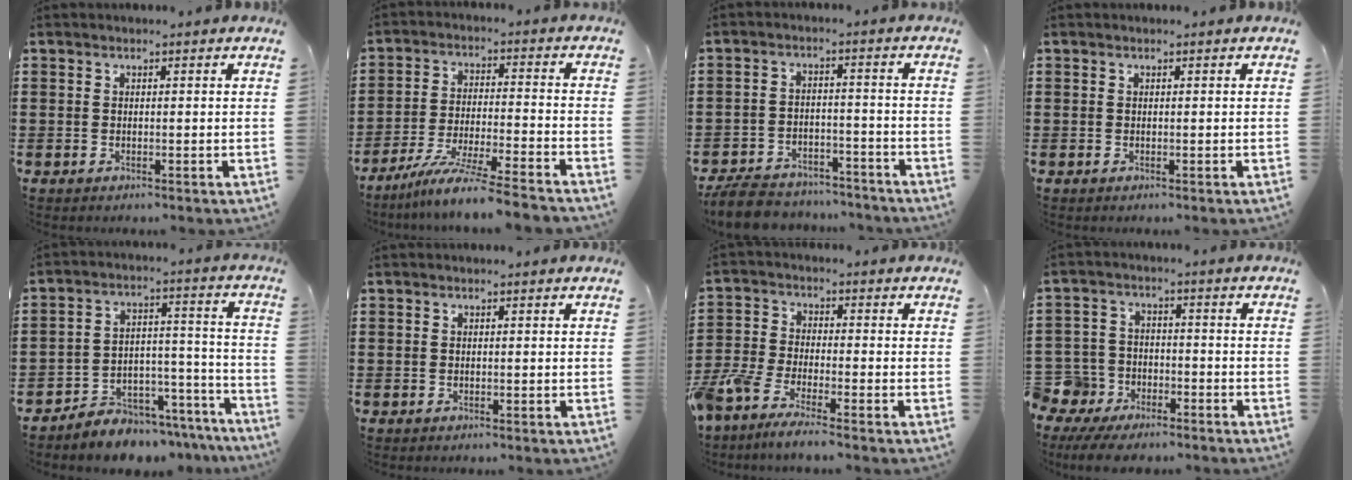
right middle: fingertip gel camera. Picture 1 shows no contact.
{"total": 8.6, "force": [-7.6, -0.7, 4.0], "torque": [-0.071, -0.007, -0.148]}
{"total": 6.4, "force": [-6.1, 1.2, 1.2], "torque": [-0.032, 0.013, -0.125]}
{"total": 0.0}
{"total": 6.1, "force": [-5.9, 1.5, 0.2], "torque": [-0.001, 0.017, -0.117]}
{"total": 0.0}
{"total": 5.3, "force": [-4.9, 0.4, 1.9], "torque": [-0.067, -0.014, -0.105]}
{"total": 7.5, "force": [-6.5, 3.5, 1.1], "torque": [-0.051, 0.019, -0.135]}